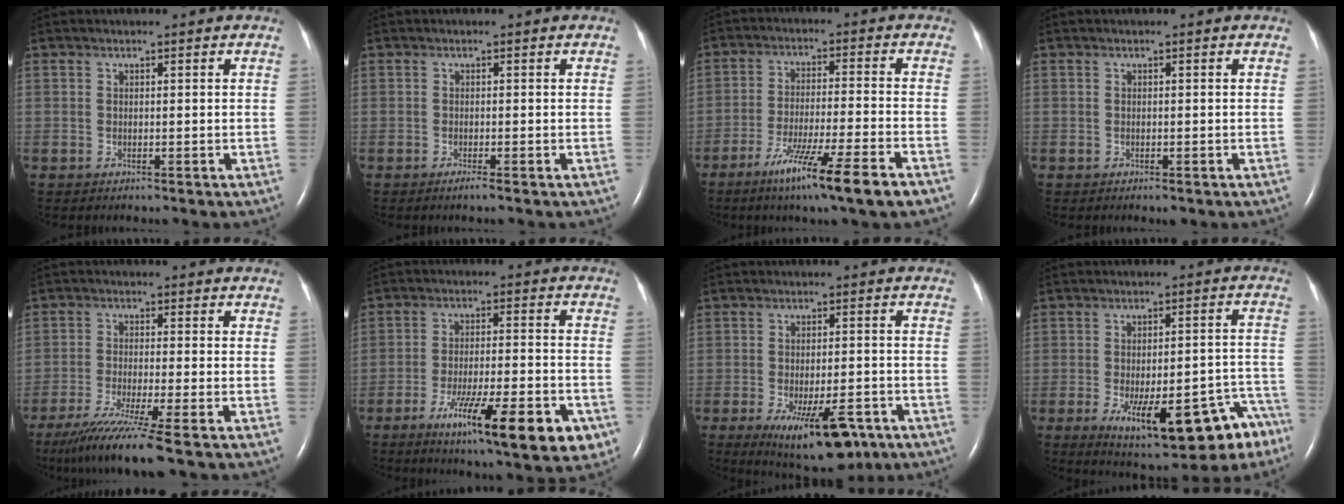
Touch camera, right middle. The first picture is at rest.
{"total": 0.9, "force": [-0.7, -0.1, 0.7], "torque": [-0.014, -0.002, -0.012]}
{"total": 12.2, "force": [-7.6, -0.9, 9.5], "torque": [-0.167, -0.037, -0.126]}
{"total": 0.8, "force": [-0.5, 0.5, 0.5], "torque": [-0.011, -0.001, -0.003]}
{"total": 10.0, "force": [-7.0, -1.3, 7.0], "torque": [-0.119, -0.035, -0.117]}
{"total": 15.5, "force": [-7.9, 2.5, 13.1], "torque": [-0.168, -0.016, -0.112]}
{"total": 12.4, "force": [-7.0, 4.0, 9.4], "torque": [-0.136, -0.015, -0.097]}
{"total": 18.3, "force": [-10.9, 5.4, 13.6], "torque": [-0.115, 0.031, -0.143]}